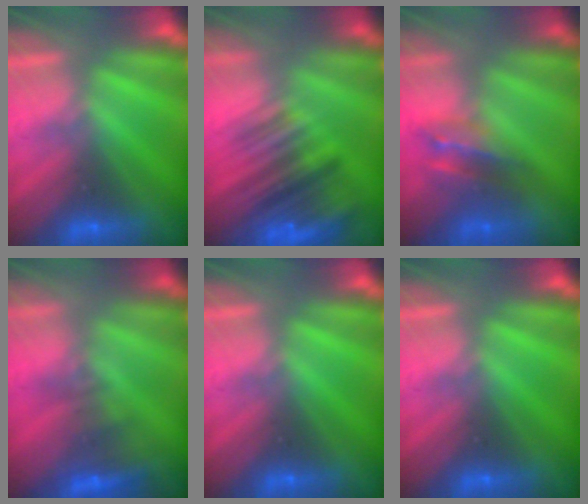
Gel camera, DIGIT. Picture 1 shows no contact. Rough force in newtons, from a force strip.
{"total": 7.2}
{"total": 2.9}
{"total": 4.6}
{"total": 0.0}
{"total": 0.0}